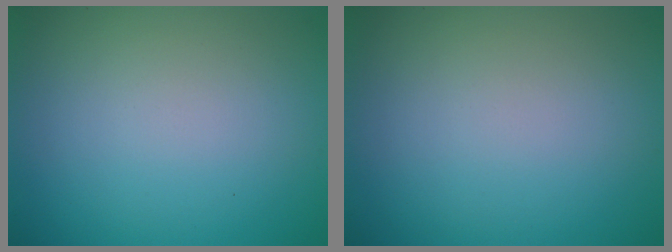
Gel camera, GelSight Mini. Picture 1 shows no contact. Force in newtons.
{"total": 0.0}